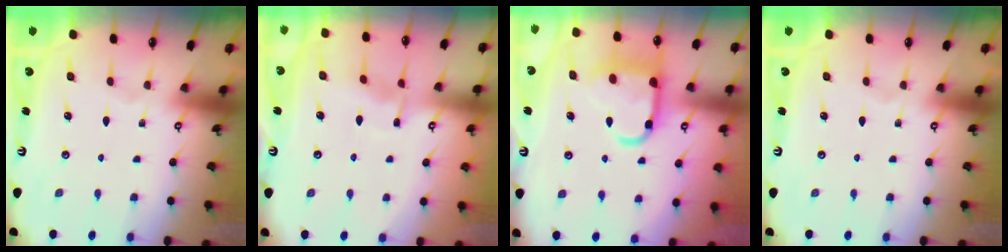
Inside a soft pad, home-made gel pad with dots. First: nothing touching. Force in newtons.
{"total": 4.7, "press": 4.7, "slide": 0.5}
{"total": 13.9, "press": 13.8, "slide": 1.4}
{"total": 0.0}